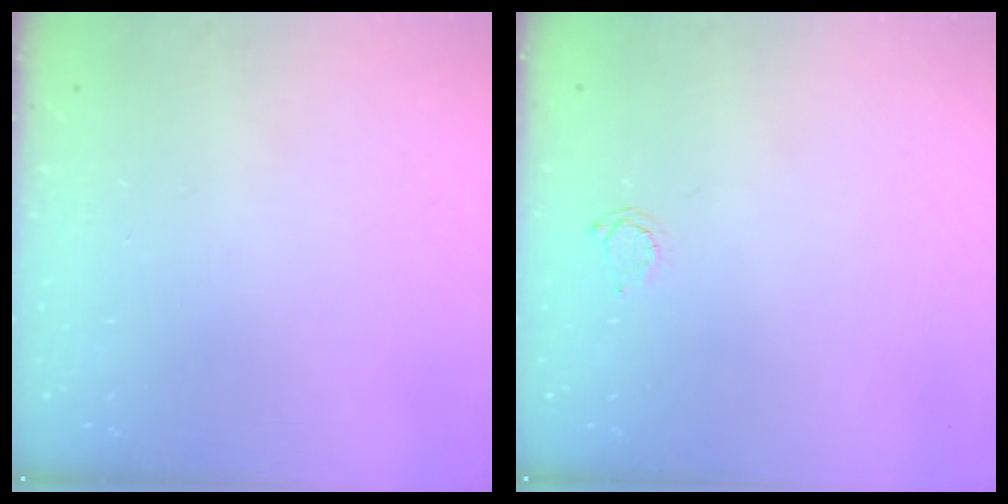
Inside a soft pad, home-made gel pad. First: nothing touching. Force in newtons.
{"total": 2.8, "press": 2.8, "slide": 0.3}